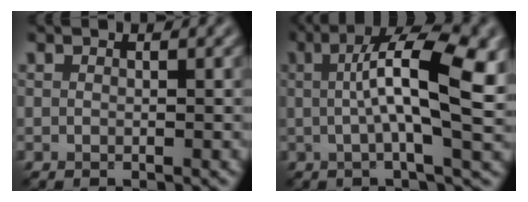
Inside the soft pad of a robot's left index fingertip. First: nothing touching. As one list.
[{"total": 9.7, "force": [1.5, 2.5, 9.3], "torque": [-0.136, 0.009, 0.021]}]